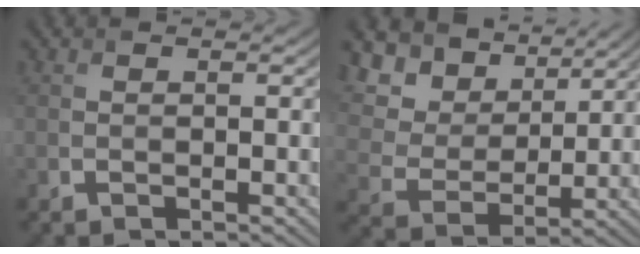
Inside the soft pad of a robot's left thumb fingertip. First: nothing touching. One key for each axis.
{"total": 13.1, "fx": 7.2, "fy": 8.6, "fz": 6.7, "tx": -0.197, "ty": 0.023, "tz": 0.147}